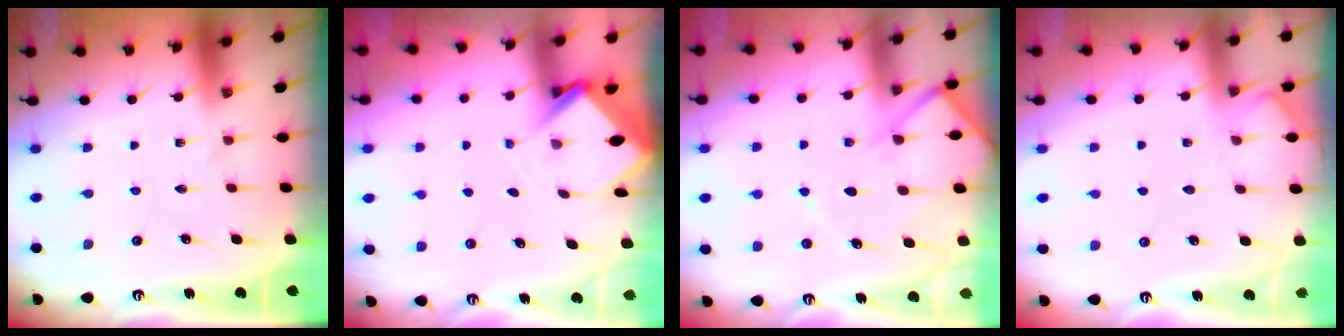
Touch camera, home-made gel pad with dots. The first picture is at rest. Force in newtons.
{"total": 3.2, "press": 3.2, "slide": 0.2}
{"total": 8.5, "press": 8.4, "slide": 0.9}
{"total": 3.9, "press": 3.9, "slide": 0.4}